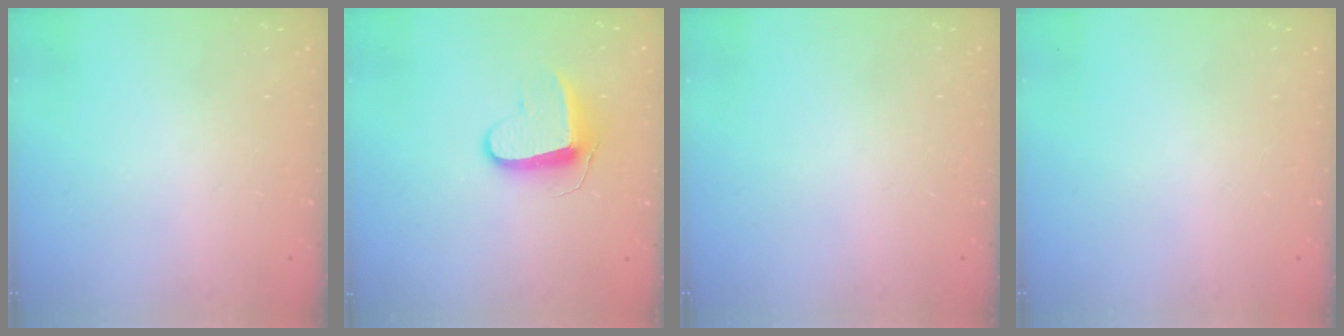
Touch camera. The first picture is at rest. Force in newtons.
{"total": 9.5, "press": 9.5, "slide": 0.7}
{"total": 0.0}
{"total": 0.0}